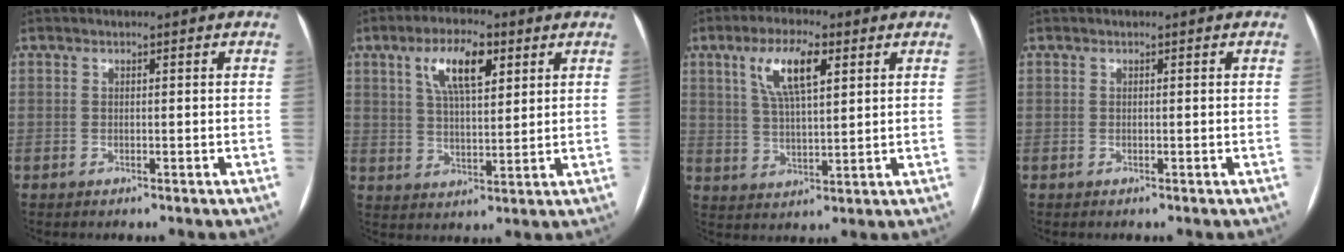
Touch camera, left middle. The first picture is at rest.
{"total": 8.8, "force": [4.1, 3.0, 7.2], "torque": [-0.133, 0.014, 0.075]}
{"total": 8.7, "force": [3.9, 2.3, 7.4], "torque": [-0.144, 0.013, 0.074]}
{"total": 0.0}